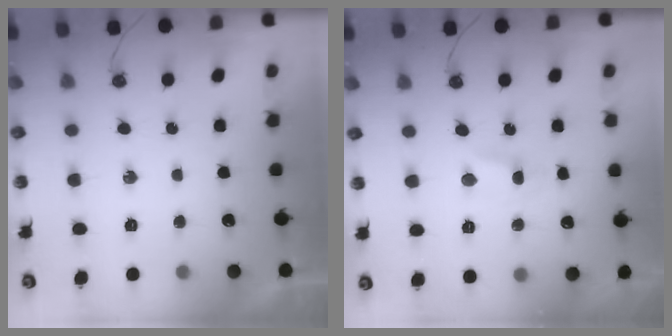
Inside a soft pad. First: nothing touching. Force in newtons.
{"total": 1.7, "press": 1.7, "slide": 0.3}